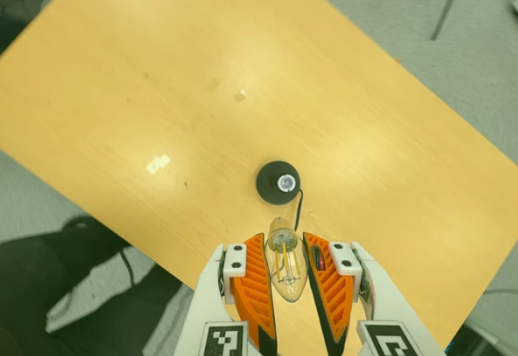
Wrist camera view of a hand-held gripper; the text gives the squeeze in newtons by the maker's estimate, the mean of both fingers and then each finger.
{"total": 11.9, "left": 12.3, "right": 11.5}